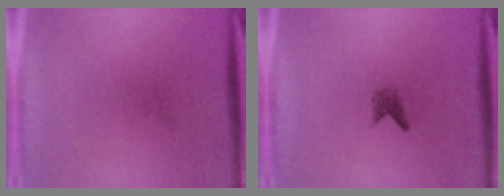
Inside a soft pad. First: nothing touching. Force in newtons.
{"total": 1.5}